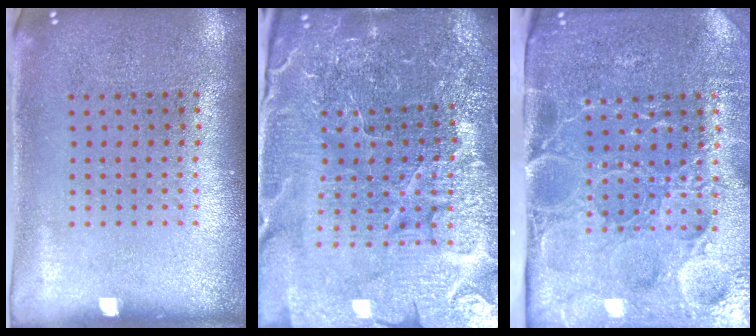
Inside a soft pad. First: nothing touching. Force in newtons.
{"total": 5.6, "press": 5.2, "slide": 2.1}
{"total": 5.0, "press": 4.2, "slide": 2.6}